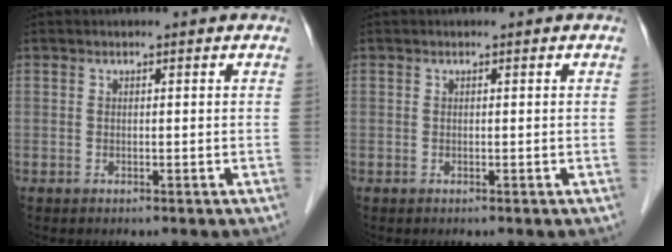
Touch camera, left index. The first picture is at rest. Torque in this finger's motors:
{"motor_torque": [0.00, 0.00, 0.00, 0.00]}